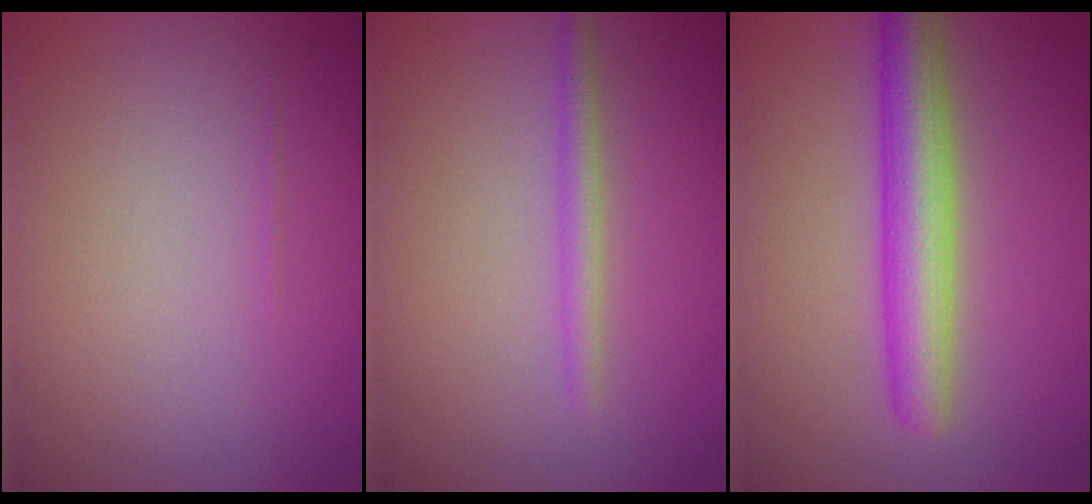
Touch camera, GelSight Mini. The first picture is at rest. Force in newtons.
{"total": 1.6, "press": 1.6, "slide": 0.0}
{"total": 5.4, "press": 5.4, "slide": 0.2}